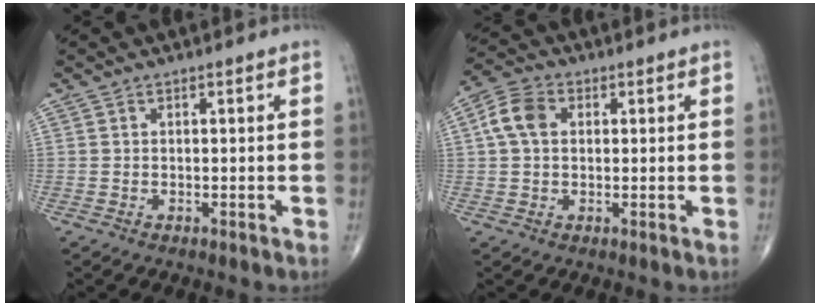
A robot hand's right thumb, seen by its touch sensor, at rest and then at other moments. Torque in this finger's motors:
{"motor_torque": [-0.09, 0.28, 0.35, -0.15, 0.05]}